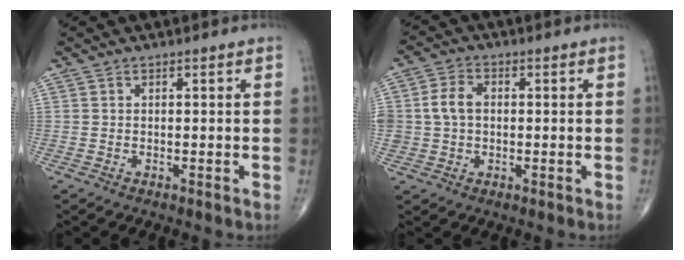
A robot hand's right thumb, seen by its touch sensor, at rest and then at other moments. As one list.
[{"total": 5.5, "force": [0.3, 4.2, 3.6], "torque": [-0.066, 0.013, 0.003]}]